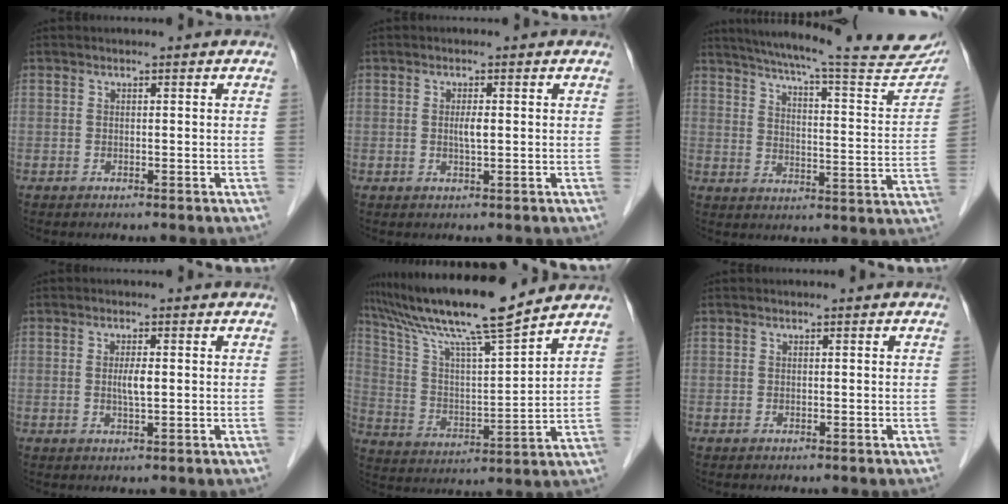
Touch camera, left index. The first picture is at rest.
{"total": 1.7, "force": [0.0, 0.2, 1.7], "torque": [-0.034, -0.003, 0.000]}
{"total": 26.7, "force": [23.6, 2.8, 12.3], "torque": [-0.186, -0.057, 0.292]}
{"total": 2.2, "force": [0.0, 0.3, 2.2], "torque": [-0.044, -0.004, 0.001]}
{"total": 16.6, "force": [14.0, -0.5, 8.9], "torque": [-0.166, 0.005, 0.246]}
{"total": 0.0}